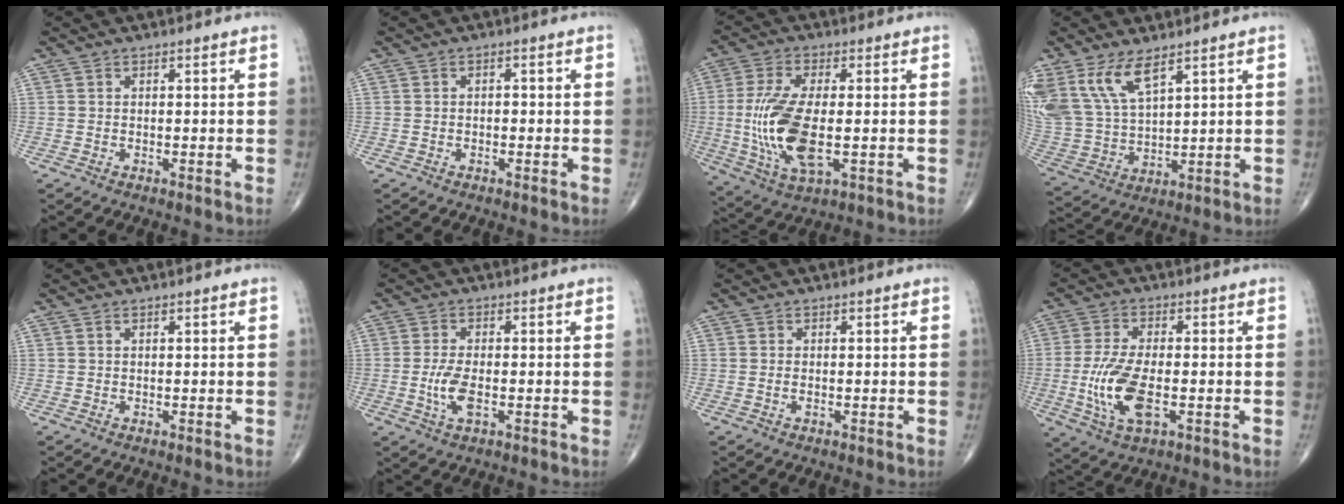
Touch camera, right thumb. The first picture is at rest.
{"total": 0.9, "force": [-0.2, 0.6, 0.6], "torque": [-0.002, 0.003, -0.006]}
{"total": 14.2, "force": [-1.4, 5.7, 13.0], "torque": [-0.282, -0.011, -0.021]}
{"total": 12.2, "force": [7.4, 5.1, 8.3], "torque": [-0.169, -0.026, 0.167]}
{"total": 0.0}
{"total": 5.1, "force": [-1.1, 2.1, 4.5], "torque": [-0.099, -0.001, -0.019]}
{"total": 0.6, "force": [-0.1, 0.3, 0.6], "torque": [-0.012, -0.001, 0.000]}
{"total": 10.7, "force": [-2.2, 4.6, 9.5], "torque": [-0.207, -0.003, -0.038]}